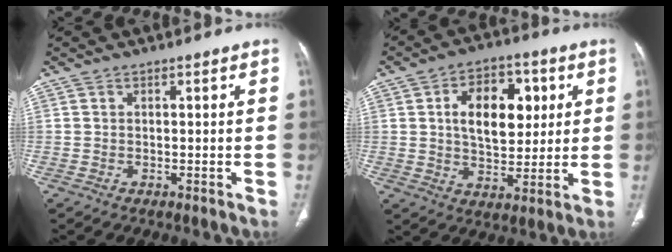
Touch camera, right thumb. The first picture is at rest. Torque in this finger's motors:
{"motor_torque": [-0.14, 0.62, 0.26, 0.26, 0.25]}